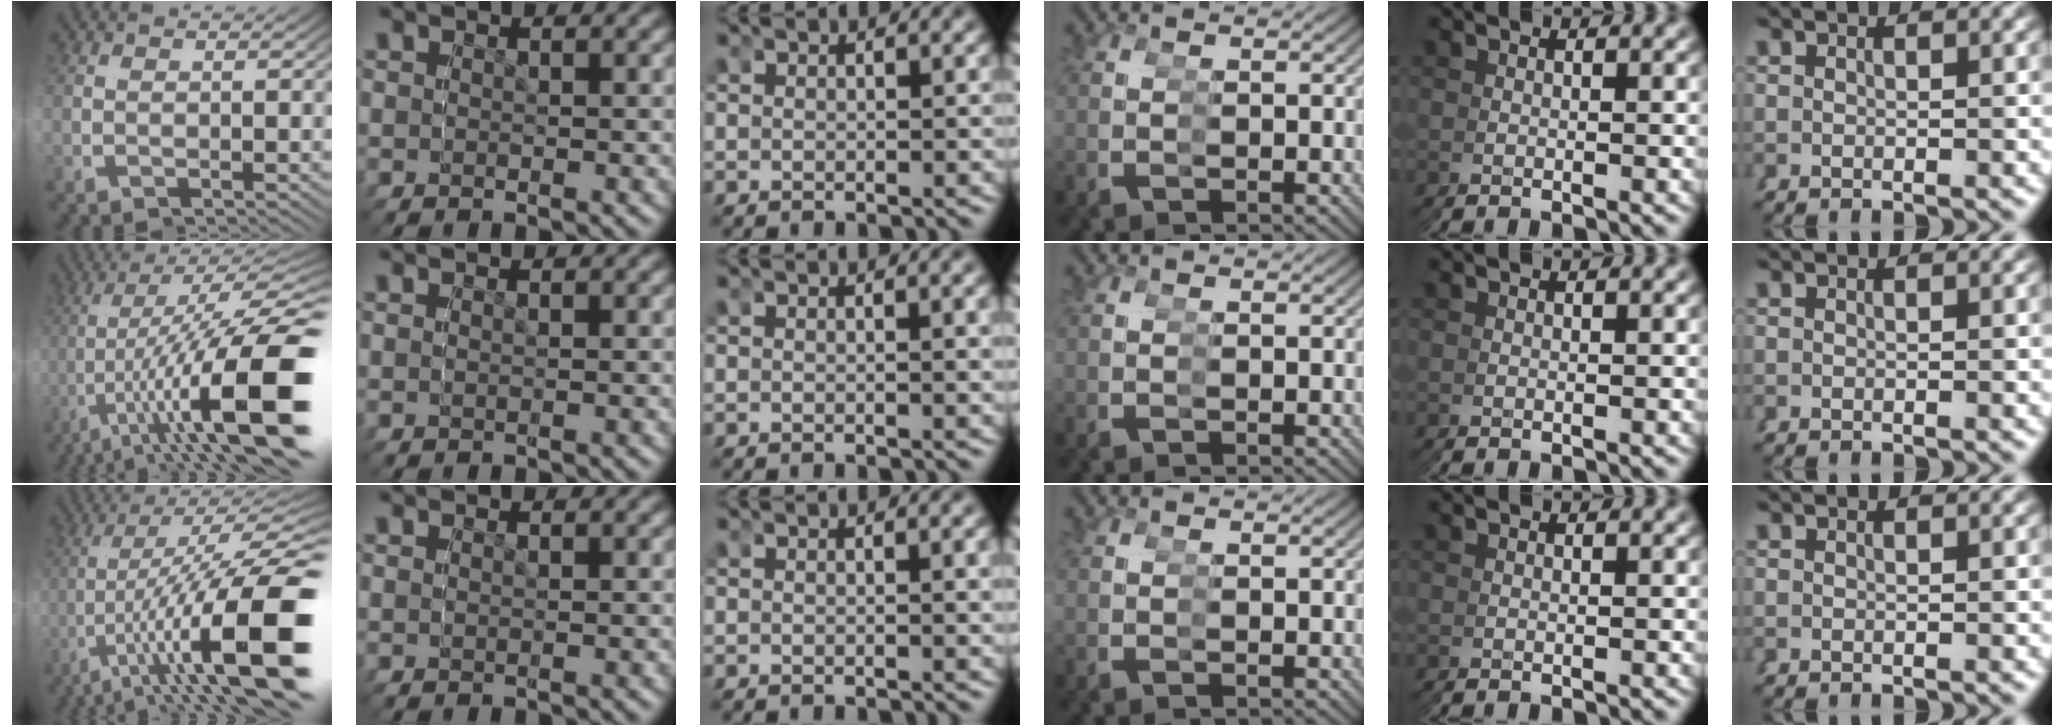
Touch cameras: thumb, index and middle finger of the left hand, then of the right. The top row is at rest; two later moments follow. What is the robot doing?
{"motion": "grasp_and_lifting", "object": "cup"}